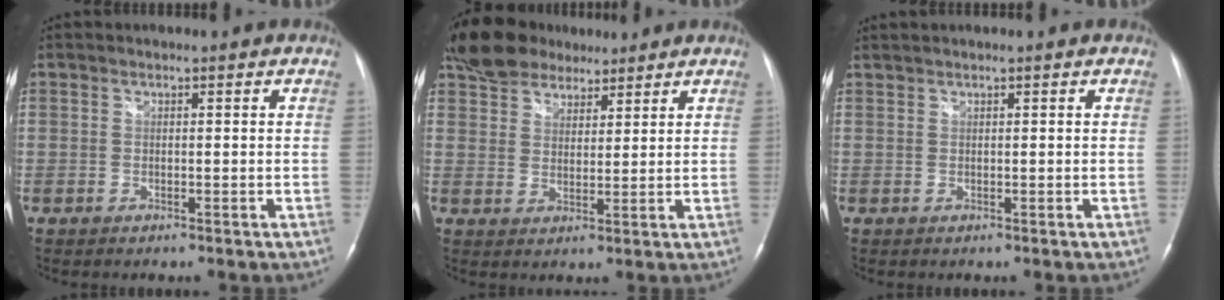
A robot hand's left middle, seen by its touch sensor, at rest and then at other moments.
{"total": 10.0, "force": [8.0, 5.1, 3.1], "torque": [-0.059, 0.027, 0.144]}
{"total": 0.6, "force": [0.6, 0.0, 0.1], "torque": [-0.006, 0.010, 0.018]}